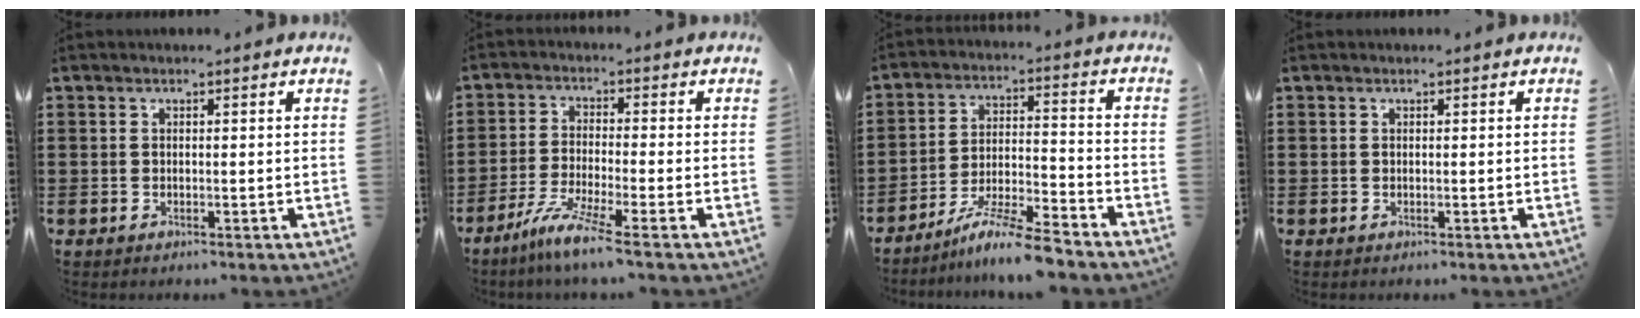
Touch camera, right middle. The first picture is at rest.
{"total": 5.9, "force": [-4.3, -0.2, 4.0], "torque": [-0.086, -0.016, -0.082]}
{"total": 8.0, "force": [-7.1, -0.3, 3.7], "torque": [-0.074, -0.004, -0.139]}
{"total": 0.0}